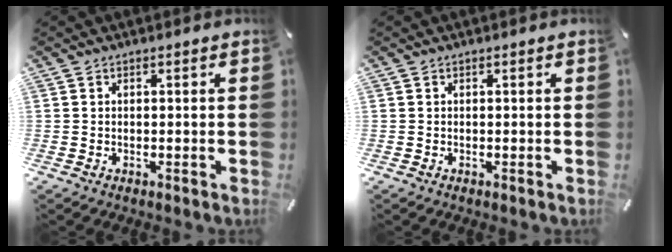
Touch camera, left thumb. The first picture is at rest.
{"total": 0.0}